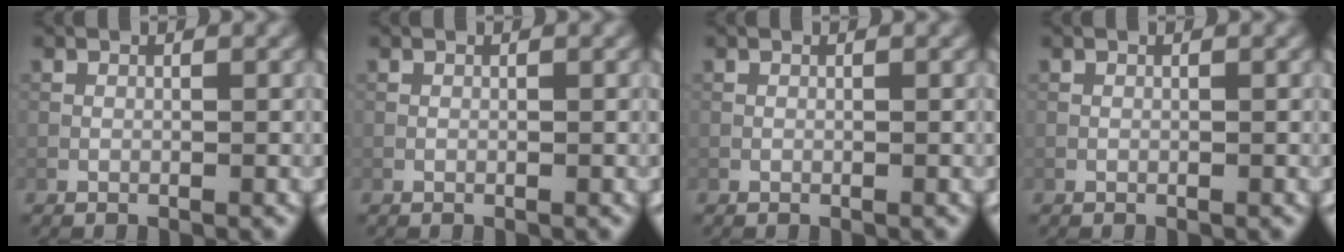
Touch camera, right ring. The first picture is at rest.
{"total": 0.0}
{"total": 0.0}
{"total": 0.0}